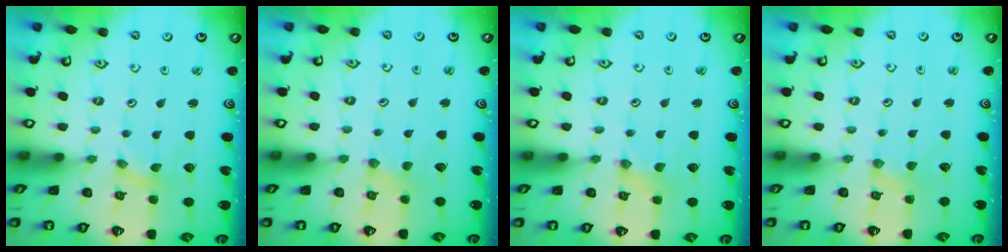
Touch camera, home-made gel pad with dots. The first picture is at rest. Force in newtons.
{"total": 1.8, "press": 1.8, "slide": 0.2}
{"total": 0.0}
{"total": 1.5, "press": 1.5, "slide": 0.3}